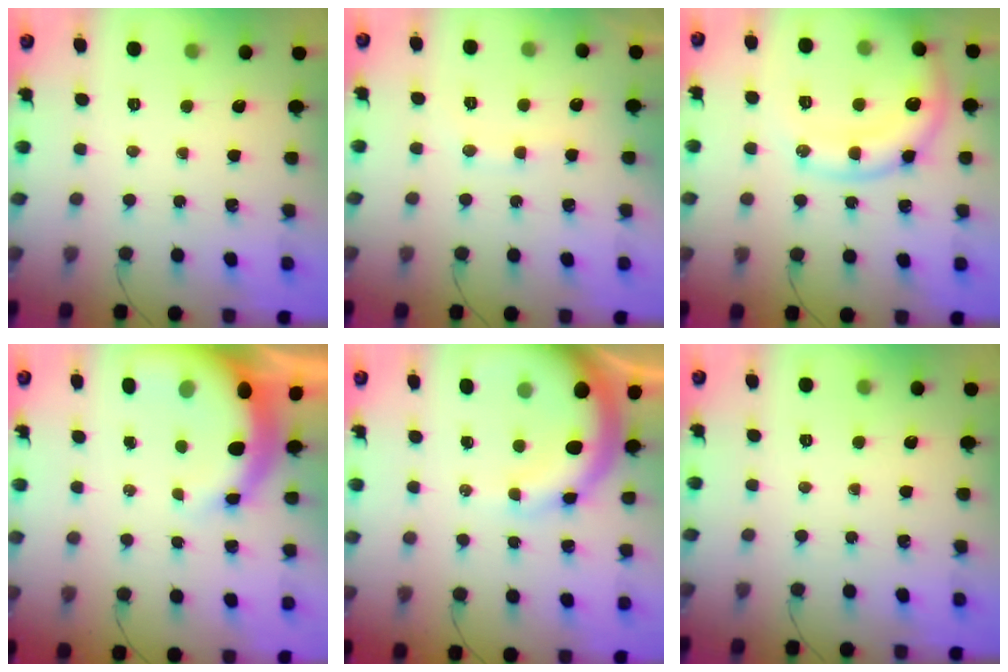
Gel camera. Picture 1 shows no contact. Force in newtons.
{"total": 6.7, "press": 6.6, "slide": 1.3}
{"total": 15.7, "press": 15.6, "slide": 1.9}
{"total": 9.7, "press": 9.5, "slide": 2.0}
{"total": 12.1, "press": 11.9, "slide": 2.2}
{"total": 0.0}